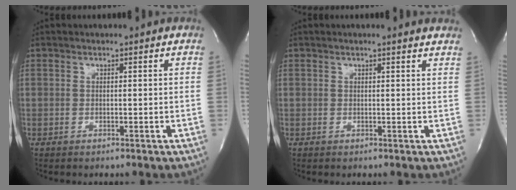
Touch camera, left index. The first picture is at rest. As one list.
[{"total": 3.1, "force": [2.8, 0.1, 1.3], "torque": [-0.024, 0.007, 0.022]}]